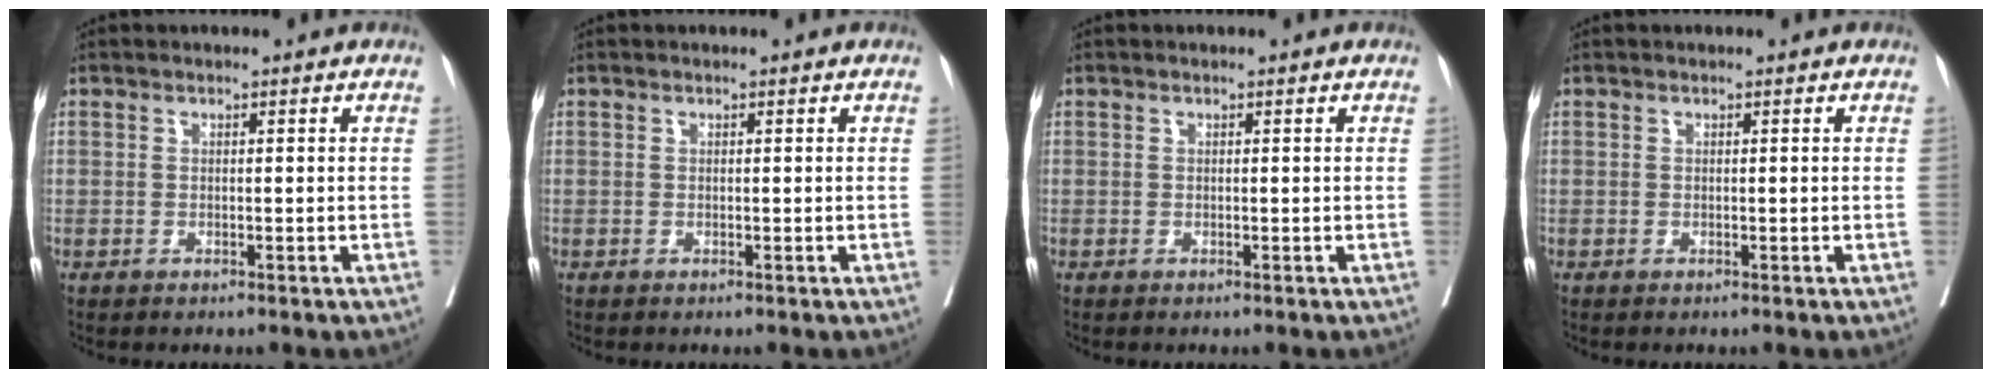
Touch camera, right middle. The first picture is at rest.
{"total": 0.0}
{"total": 0.0}
{"total": 0.0}